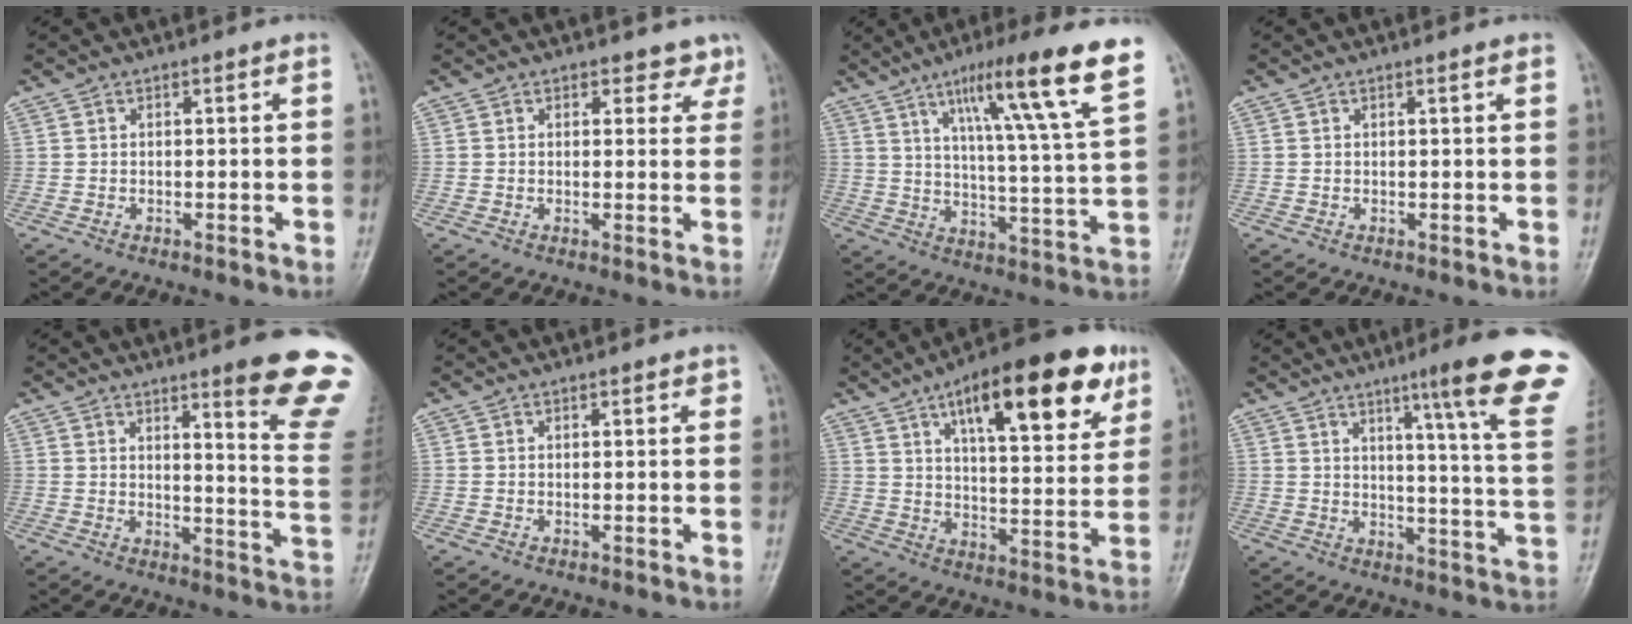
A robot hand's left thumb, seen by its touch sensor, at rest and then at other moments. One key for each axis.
{"total": 3.3, "fx": 2.5, "fy": 2.1, "fz": 0.5, "tx": 0.023, "ty": -0.015, "tz": 0.020}
{"total": 17.6, "fx": 10.1, "fy": 0.8, "fz": 14.4, "tx": -0.210, "ty": -0.041, "tz": 0.151}
{"total": 1.1, "fx": 0.8, "fy": 0.0, "fz": 0.8, "tx": -0.008, "ty": 0.002, "tz": 0.010}
{"total": 16.0, "fx": 10.7, "fy": 1.5, "fz": 11.7, "tx": -0.113, "ty": -0.078, "tz": 0.129}
{"total": 0.8, "fx": 0.5, "fy": 0.5, "fz": 0.5, "tx": -0.001, "ty": -0.001, "tz": 0.002}
{"total": 22.2, "fx": 11.7, "fy": 7.9, "fz": 17.2, "tx": -0.216, "ty": -0.027, "tz": 0.172}
{"total": 19.7, "fx": 12.2, "fy": 0.5, "fz": 15.5, "tx": -0.182, "ty": -0.069, "tz": 0.148}